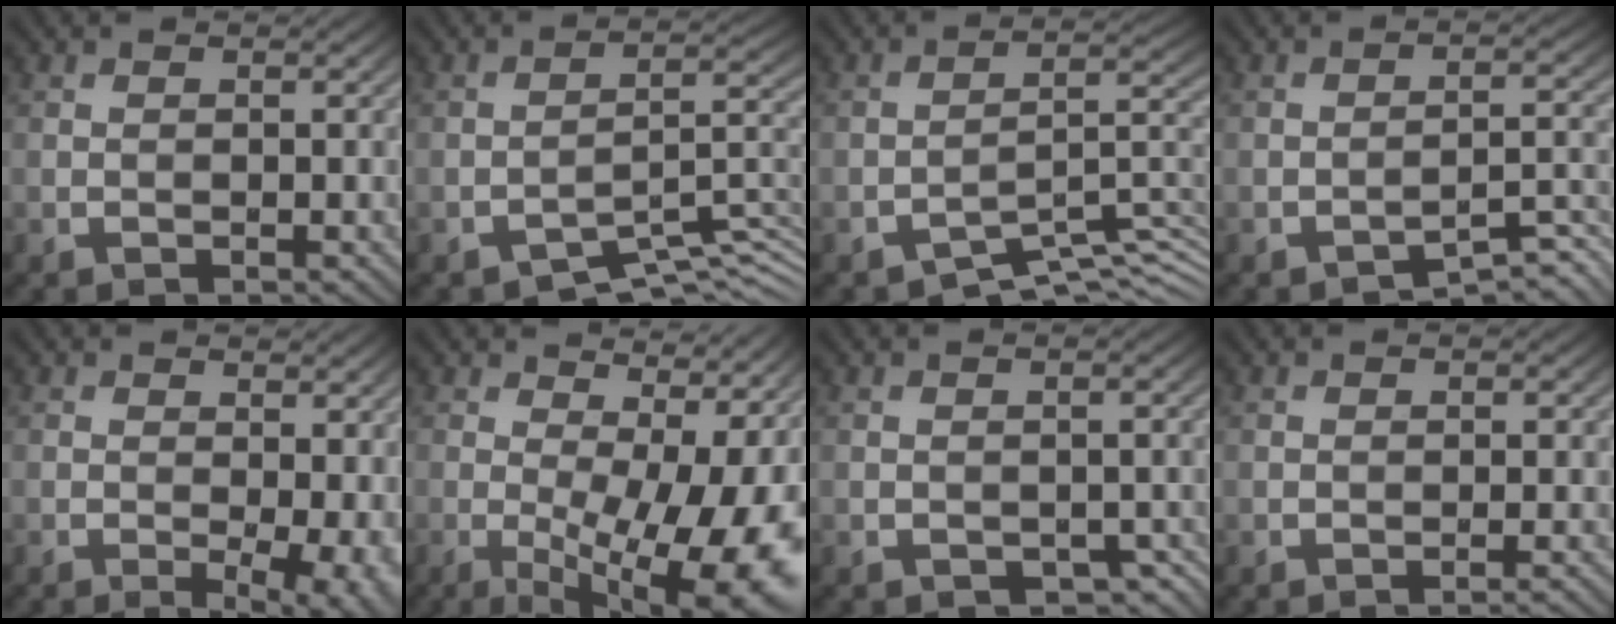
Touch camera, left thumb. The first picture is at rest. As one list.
[{"total": 6.3, "force": [-4.6, 2.0, 3.8], "torque": [-0.046, 0.000, -0.080]}, {"total": 6.9, "force": [-5.0, 2.1, 4.3], "torque": [-0.052, -0.001, -0.091]}, {"total": 3.5, "force": [-2.9, 0.6, 2.0], "torque": [-0.026, 0.011, -0.046]}, {"total": 5.6, "force": [-0.8, 2.4, 5.0], "torque": [-0.069, -0.007, -0.007]}, {"total": 18.2, "force": [-1.2, 7.9, 16.3], "torque": [-0.185, -0.005, -0.004]}, {"total": 3.4, "force": [-2.0, 1.9, 2.1], "torque": [-0.030, -0.004, -0.019]}, {"total": 1.2, "force": [-0.7, 0.1, 0.9], "torque": [-0.010, 0.004, -0.017]}]